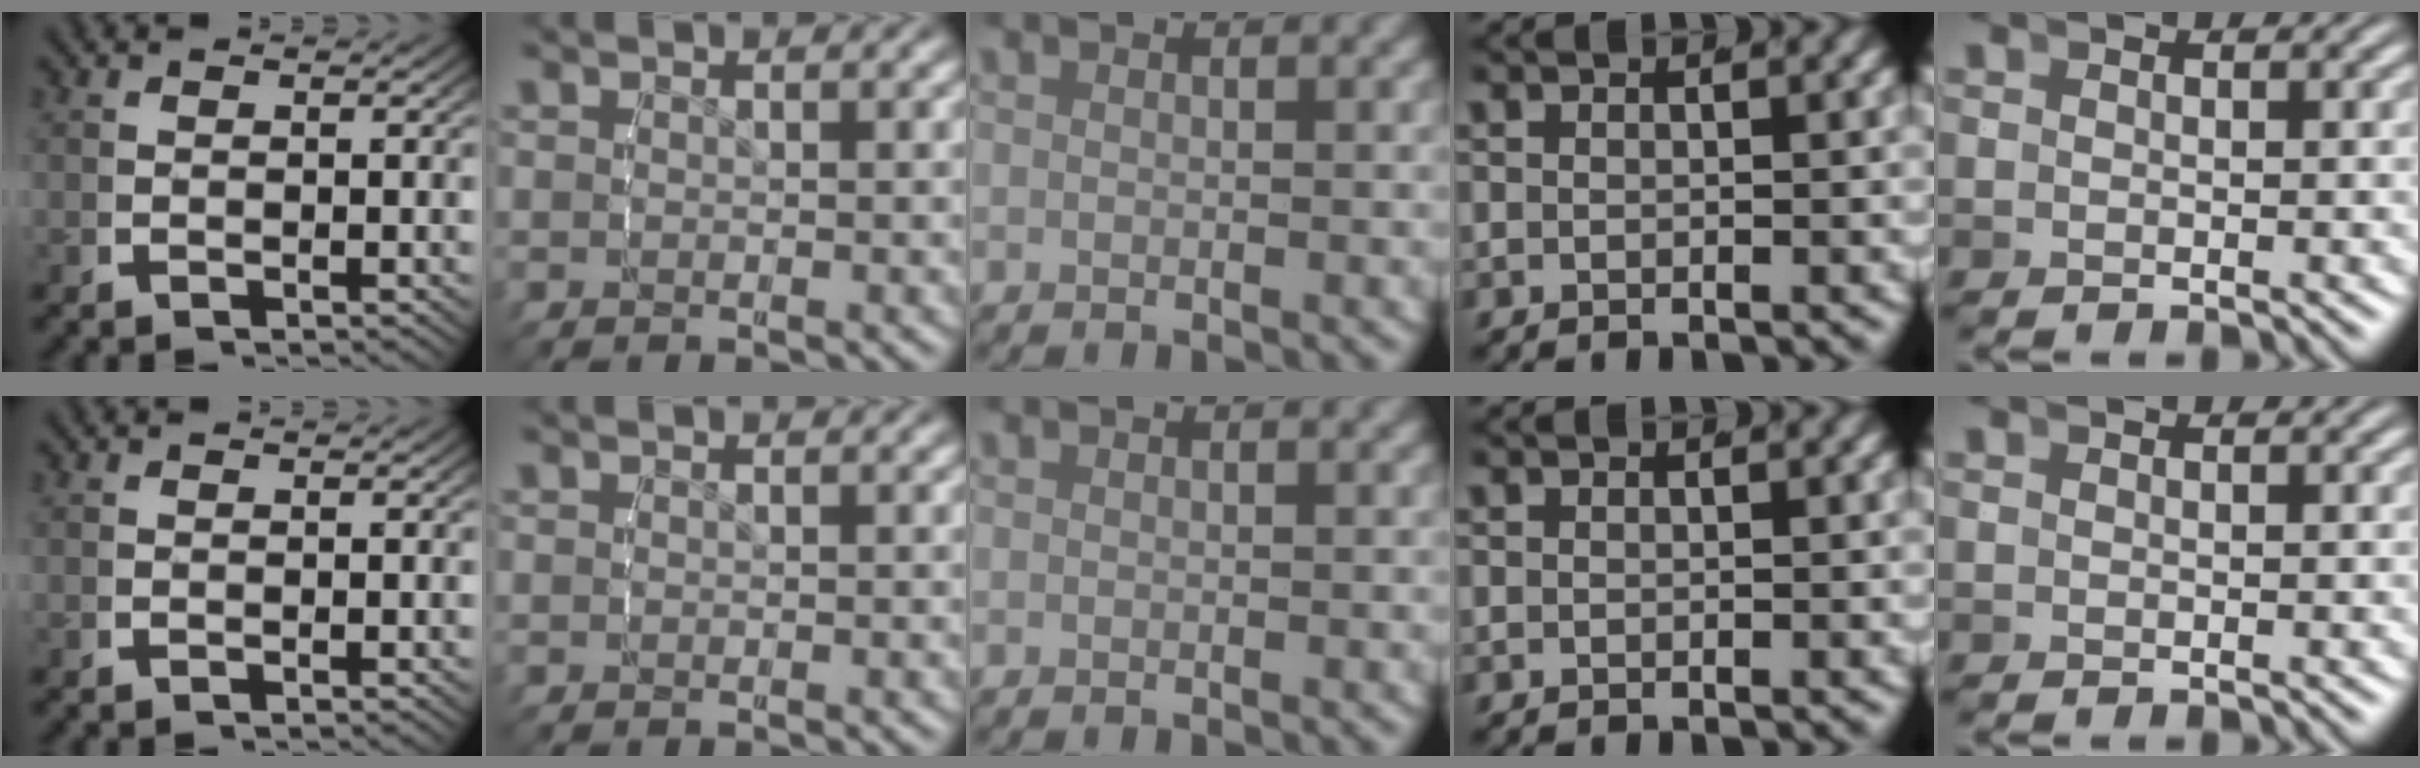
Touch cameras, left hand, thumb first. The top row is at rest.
{}